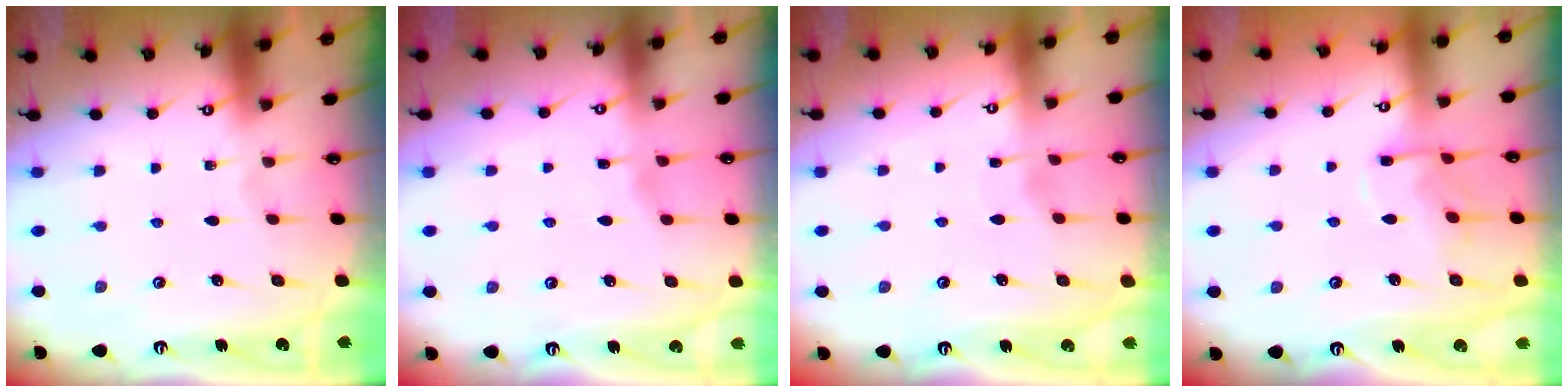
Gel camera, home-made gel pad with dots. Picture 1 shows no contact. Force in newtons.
{"total": 2.8, "press": 2.8, "slide": 0.3}
{"total": 2.4, "press": 2.4, "slide": 0.4}
{"total": 7.6, "press": 7.6, "slide": 0.6}